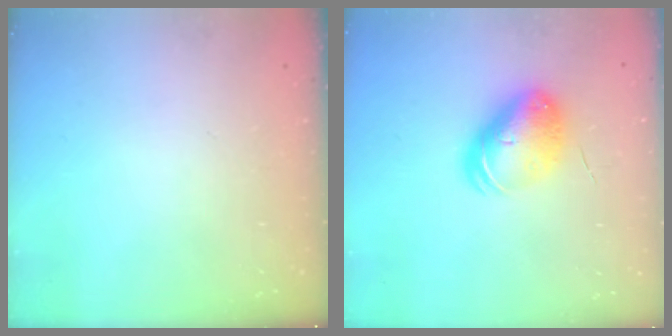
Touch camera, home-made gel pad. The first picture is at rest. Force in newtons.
{"total": 9.3, "press": 9.1, "slide": 2.0}